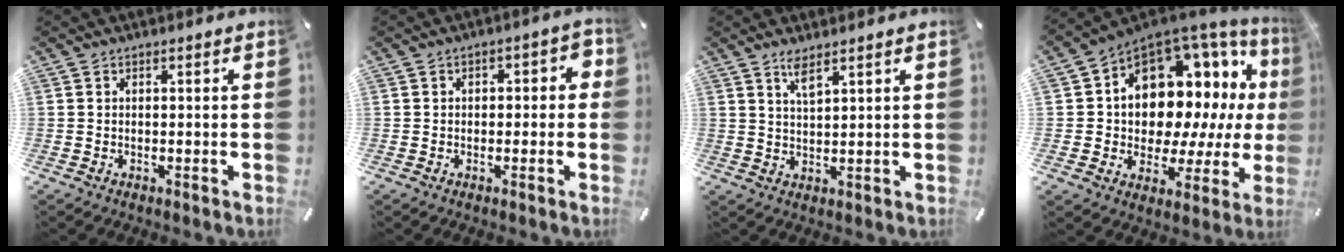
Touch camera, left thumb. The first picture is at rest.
{"total": 3.0, "force": [-1.0, 1.9, 2.0], "torque": [-0.029, 0.013, -0.024]}
{"total": 3.6, "force": [2.8, 0.5, 2.2], "torque": [-0.049, -0.006, 0.049]}
{"total": 14.3, "force": [4.8, 10.8, 8.1], "torque": [-0.126, -0.064, 0.087]}